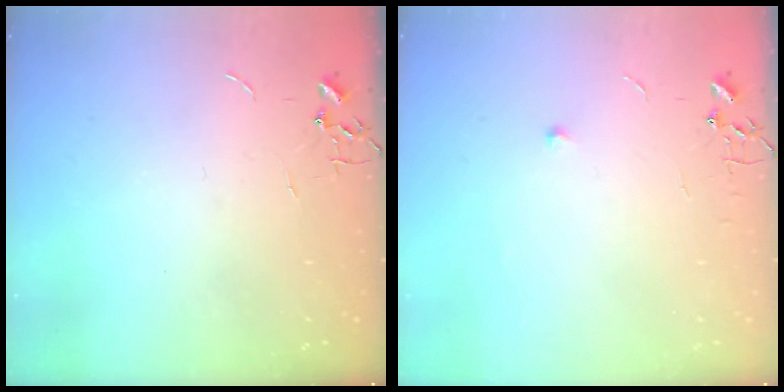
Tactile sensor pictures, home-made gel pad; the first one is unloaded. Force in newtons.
{"total": 4.7, "press": 4.7, "slide": 0.6}